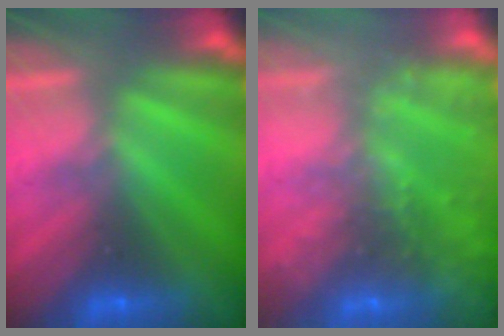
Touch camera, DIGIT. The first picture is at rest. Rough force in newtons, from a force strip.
{"total": 9.2}